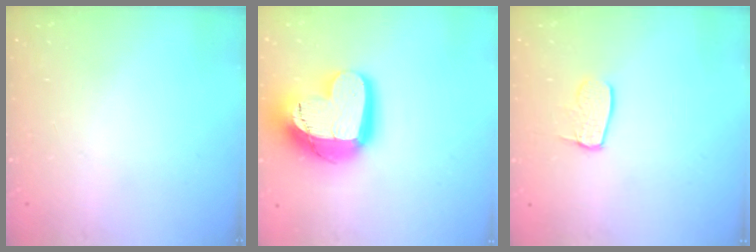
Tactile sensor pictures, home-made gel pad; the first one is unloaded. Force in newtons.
{"total": 20.1, "press": 20.0, "slide": 1.6}
{"total": 7.0, "press": 7.0, "slide": 0.6}